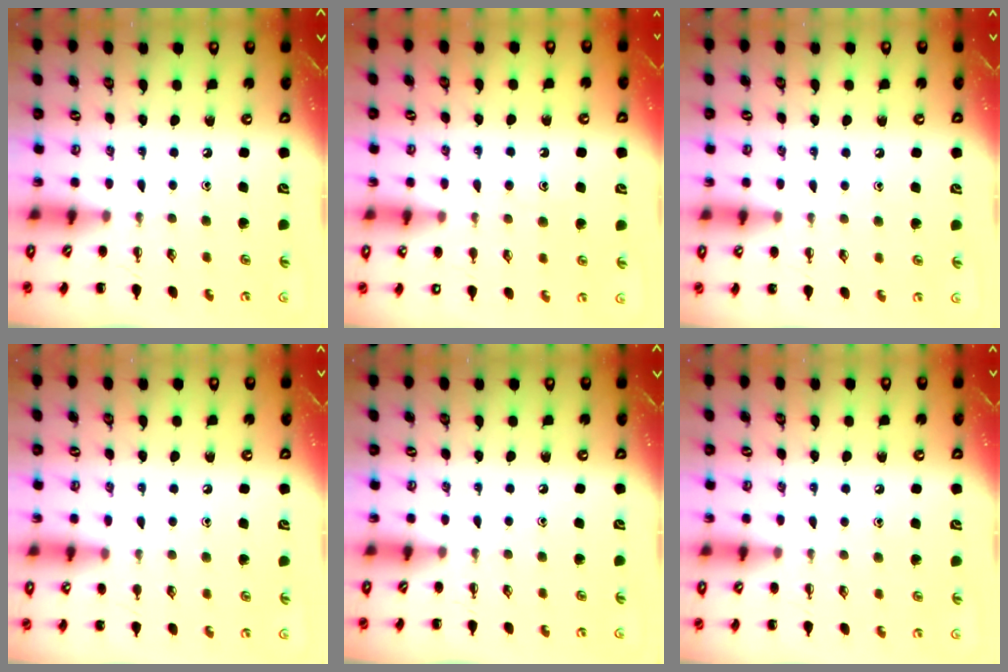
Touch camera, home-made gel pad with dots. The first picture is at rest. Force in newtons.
{"total": 9.7, "press": 9.6, "slide": 1.2}
{"total": 5.9, "press": 5.7, "slide": 1.6}
{"total": 5.6, "press": 5.3, "slide": 1.9}
{"total": 0.0}
{"total": 6.1, "press": 5.8, "slide": 2.0}